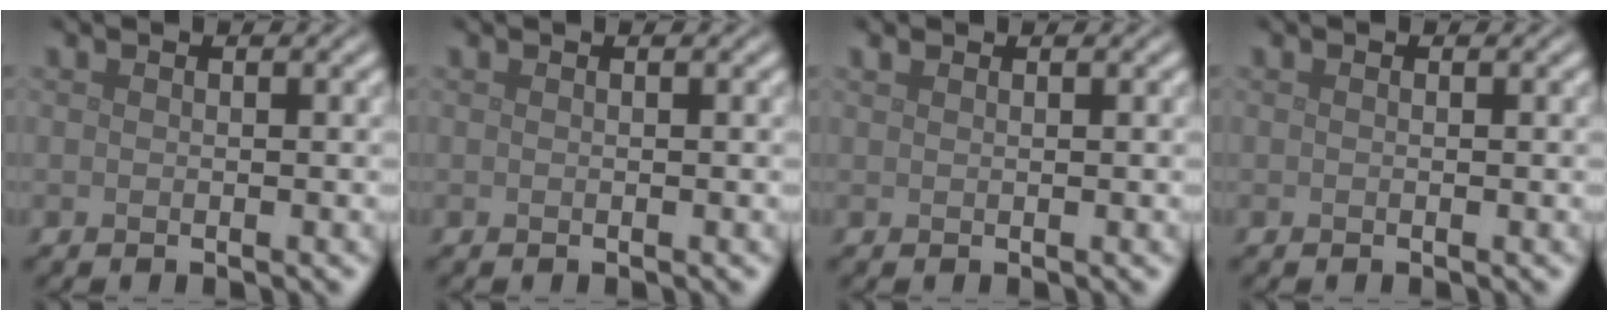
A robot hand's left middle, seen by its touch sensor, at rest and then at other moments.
{"total": 0.0}
{"total": 0.5, "force": [0.4, 0.2, 0.1], "torque": [-0.003, 0.003, 0.010]}
{"total": 0.0}